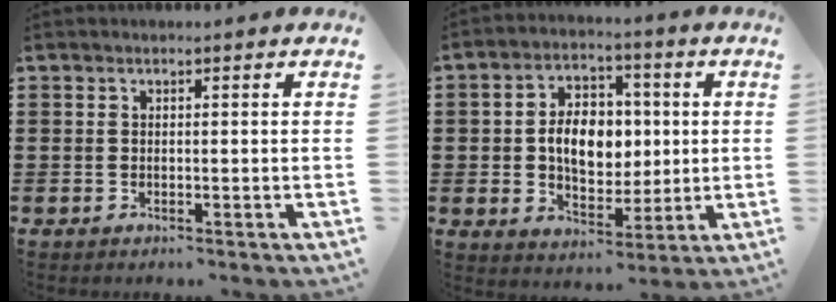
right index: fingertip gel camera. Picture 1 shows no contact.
{"total": 8.2, "force": [0.5, 5.8, 5.8], "torque": [-0.107, 0.010, 0.001]}